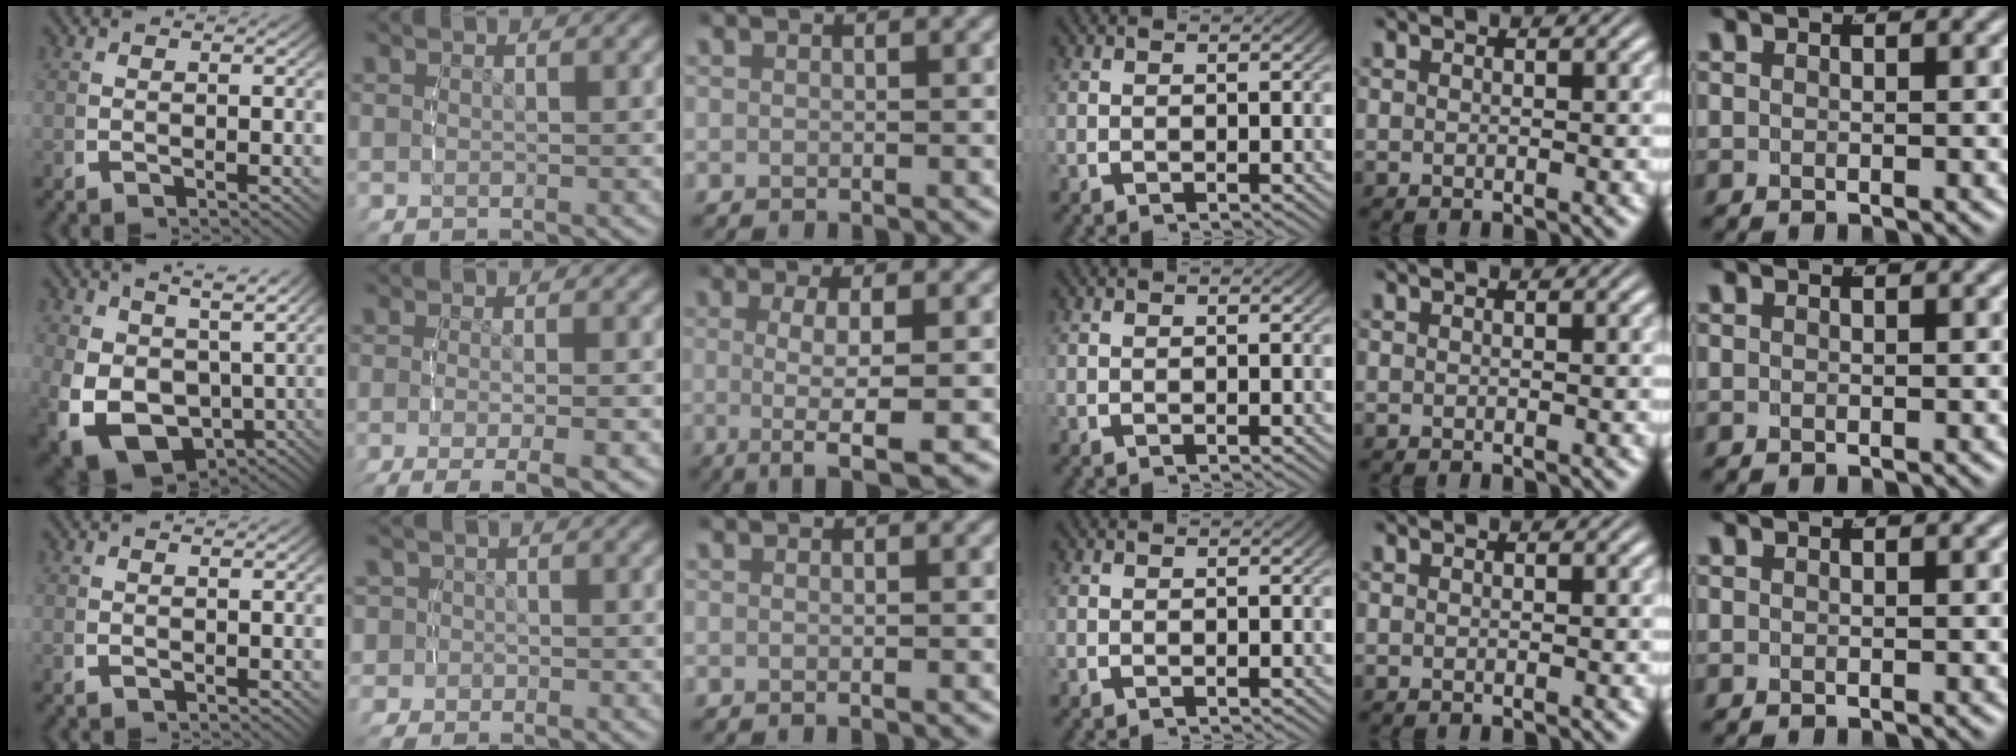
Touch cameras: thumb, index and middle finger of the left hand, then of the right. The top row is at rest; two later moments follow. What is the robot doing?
{"motion": "lift_and_place", "object": "cloth"}